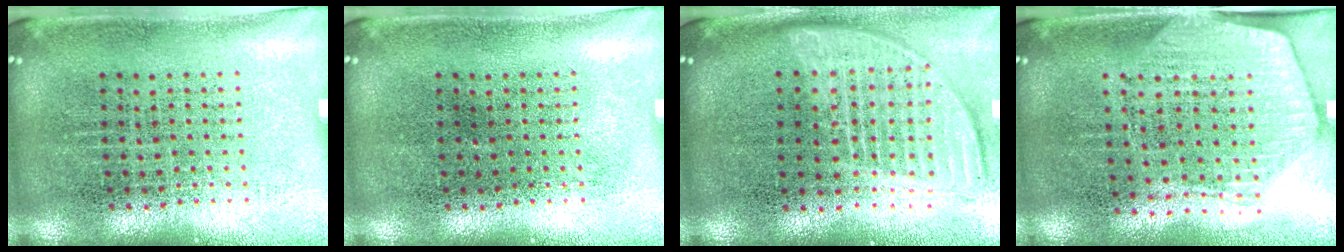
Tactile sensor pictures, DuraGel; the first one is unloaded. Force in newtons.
{"total": 0.0}
{"total": 1.8, "press": 1.6, "slide": 0.9}
{"total": 1.7, "press": 1.5, "slide": 0.8}